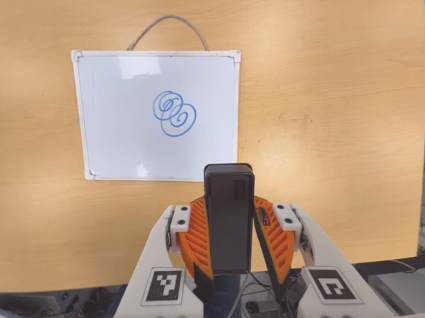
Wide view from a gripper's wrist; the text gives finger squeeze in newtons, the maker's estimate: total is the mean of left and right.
{"total": 6.8, "left": 6.0, "right": 7.6}